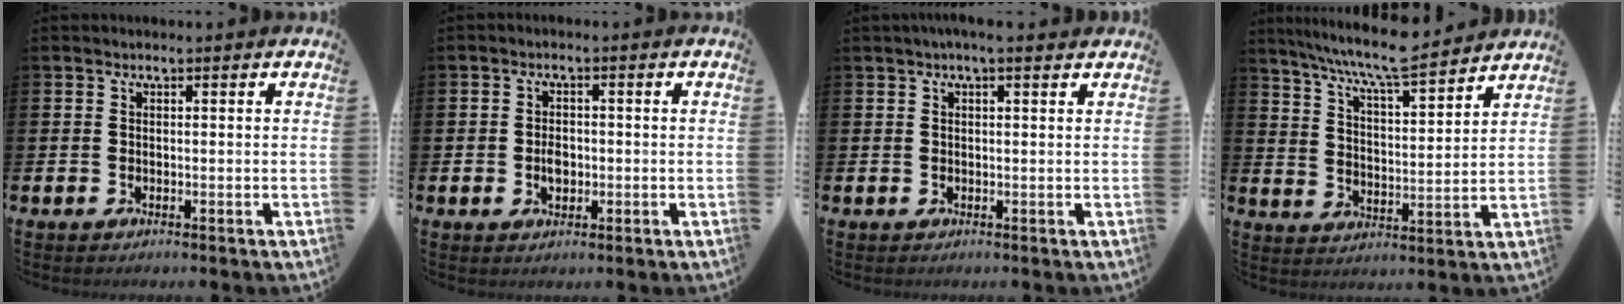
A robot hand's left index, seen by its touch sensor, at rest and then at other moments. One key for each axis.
{"total": 2.6, "fx": -0.5, "fy": 1.8, "fz": 1.8, "tx": -0.025, "ty": 0.002, "tz": -0.012}
{"total": 1.6, "fx": 1.1, "fy": 0.1, "fz": 1.2, "tx": -0.014, "ty": 0.001, "tz": 0.017}
{"total": 8.5, "fx": 7.9, "fy": 0.2, "fz": 3.1, "tx": -0.082, "ty": -0.053, "tz": 0.138}